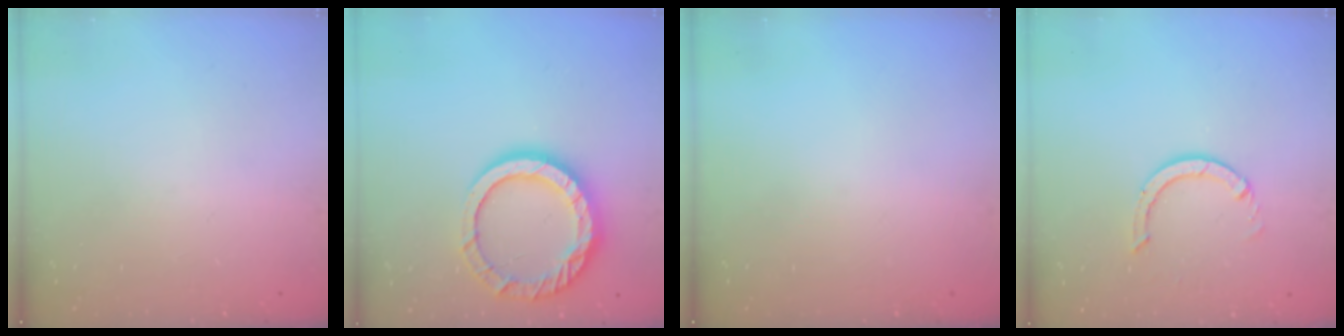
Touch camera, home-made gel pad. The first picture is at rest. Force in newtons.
{"total": 15.3, "press": 15.2, "slide": 1.3}
{"total": 0.0}
{"total": 3.6, "press": 3.6, "slide": 0.3}